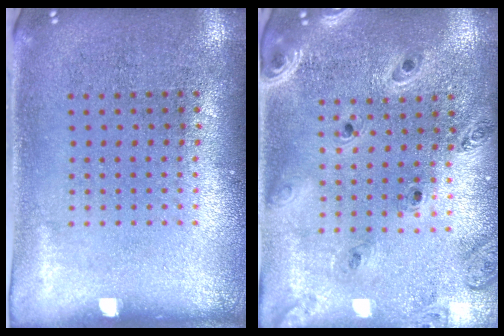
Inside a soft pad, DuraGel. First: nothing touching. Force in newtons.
{"total": 1.4, "press": 1.4, "slide": 0.1}